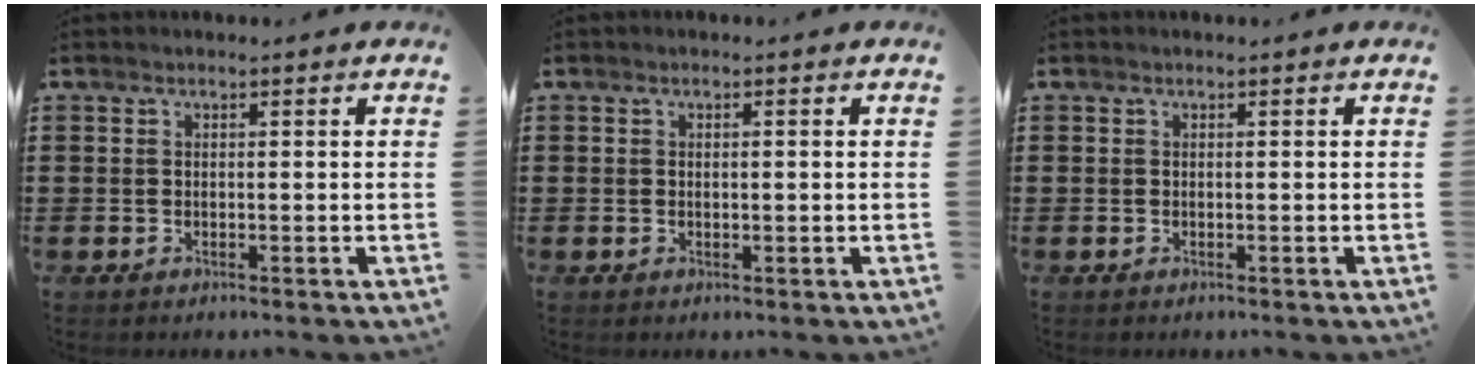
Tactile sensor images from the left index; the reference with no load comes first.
{"total": 0.6, "force": [0.2, 0.0, 0.6], "torque": [-0.011, -0.003, 0.005]}
{"total": 0.0}